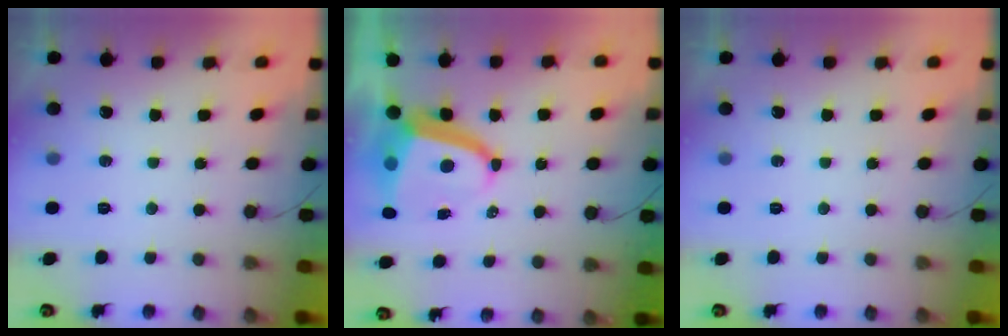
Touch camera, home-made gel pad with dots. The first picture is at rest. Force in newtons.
{"total": 6.8, "press": 6.8, "slide": 1.0}
{"total": 0.0}